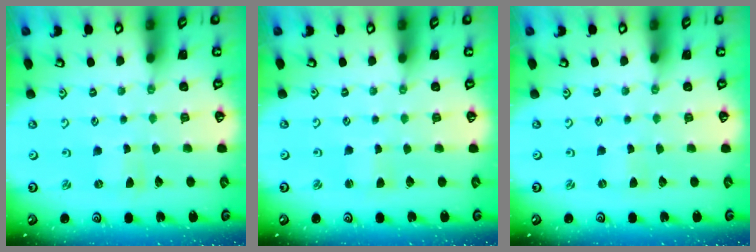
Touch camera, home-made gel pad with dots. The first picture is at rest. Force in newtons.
{"total": 1.8, "press": 1.7, "slide": 0.4}
{"total": 0.0}